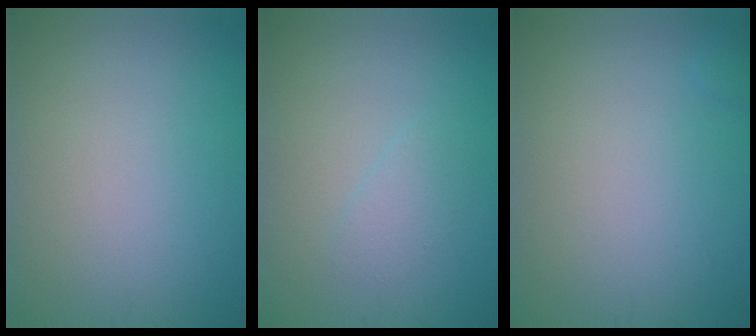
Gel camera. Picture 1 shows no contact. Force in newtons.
{"total": 1.3, "press": 1.3, "slide": 0.2}
{"total": 0.9, "press": 0.9, "slide": 0.2}